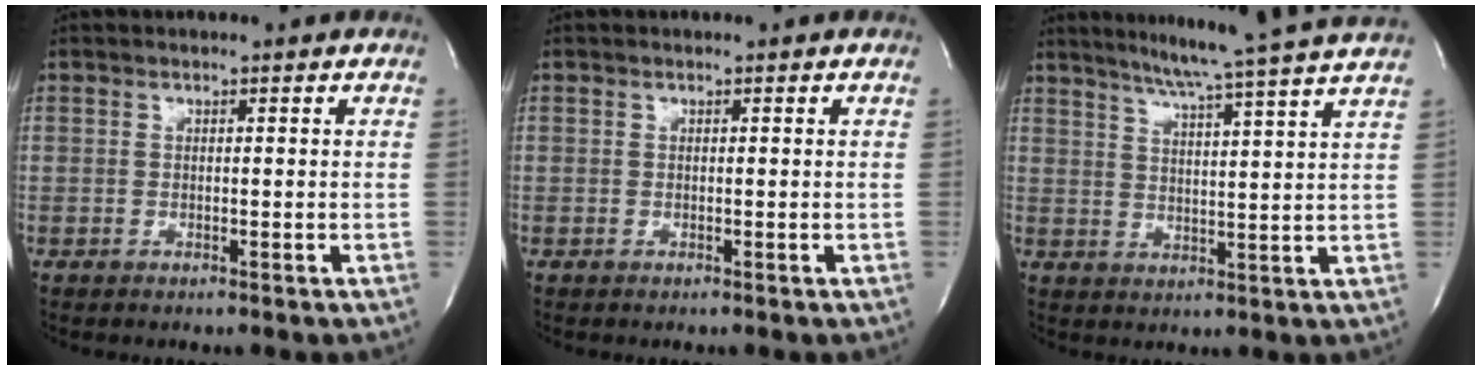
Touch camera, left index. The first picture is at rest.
{"total": 0.0}
{"total": 15.2, "force": [12.9, -2.5, 7.6], "torque": [-0.125, -0.023, 0.165]}